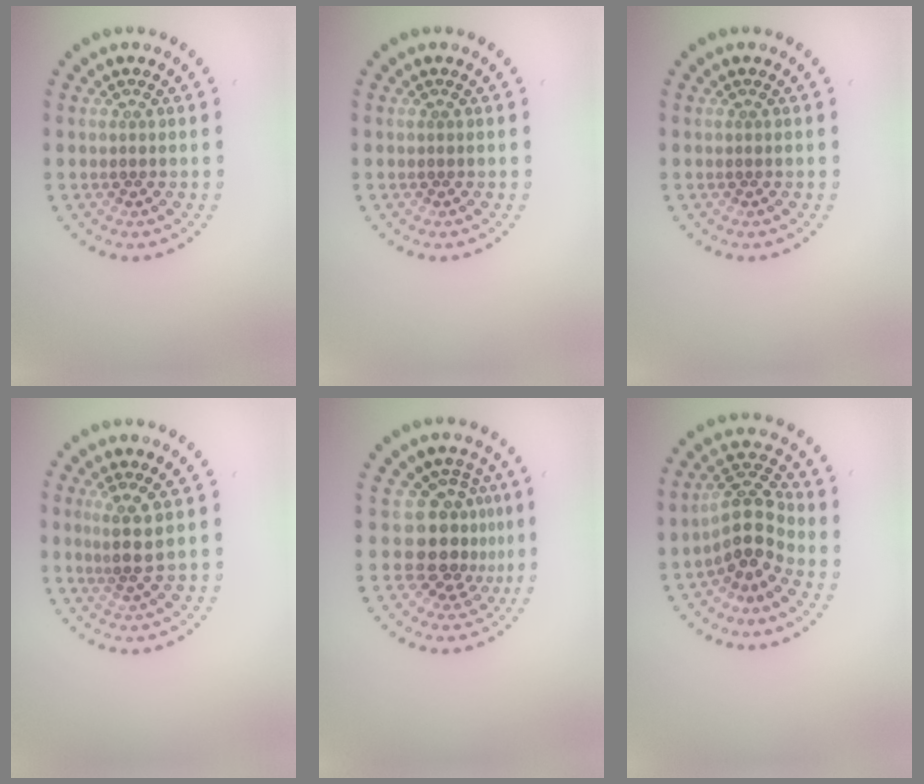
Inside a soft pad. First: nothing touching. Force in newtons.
{"total": 0.0}
{"total": 0.0}
{"total": 2.3, "press": 1.8, "slide": 1.5}
{"total": 4.1, "press": 3.1, "slide": 2.7}
{"total": 4.1, "press": 3.5, "slide": 2.2}